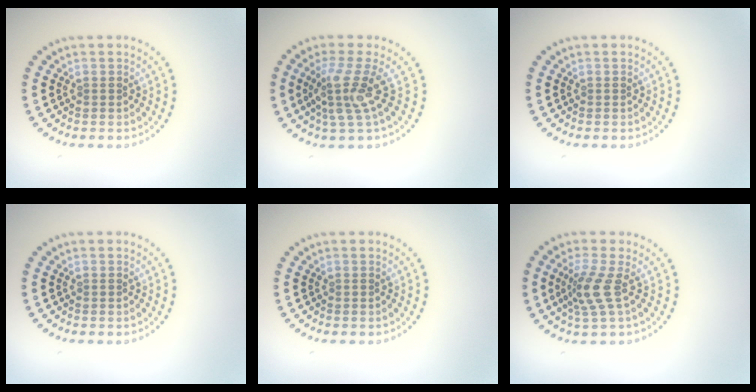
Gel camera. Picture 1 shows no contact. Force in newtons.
{"total": 3.6, "press": 2.6, "slide": 2.5}
{"total": 0.0}
{"total": 0.0}
{"total": 0.0}
{"total": 2.8, "press": 2.0, "slide": 2.0}